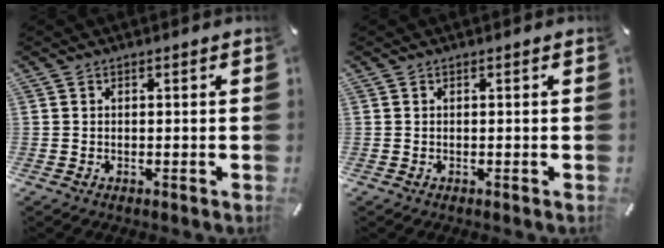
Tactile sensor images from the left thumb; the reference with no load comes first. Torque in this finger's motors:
{"motor_torque": [0.00, 0.00, -0.05, 0.09, 0.00]}